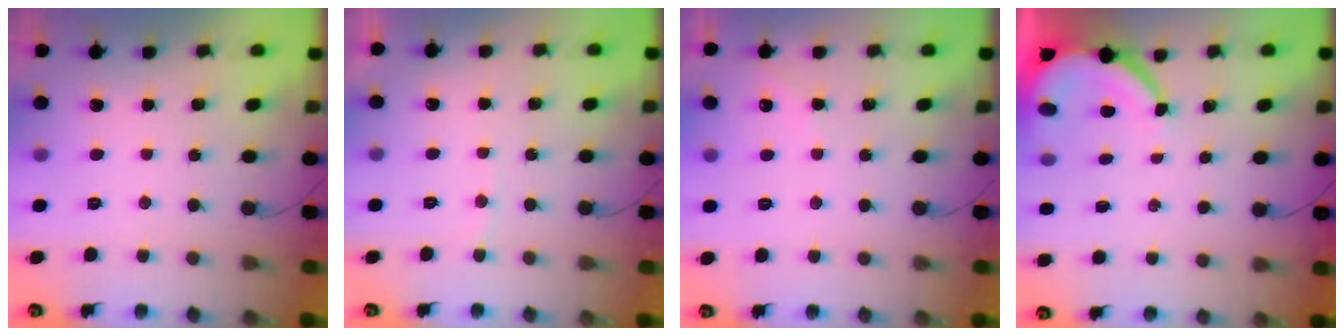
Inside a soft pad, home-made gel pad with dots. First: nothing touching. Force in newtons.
{"total": 2.9, "press": 2.9, "slide": 0.4}
{"total": 2.2, "press": 2.2, "slide": 0.4}
{"total": 6.4, "press": 6.3, "slide": 0.7}